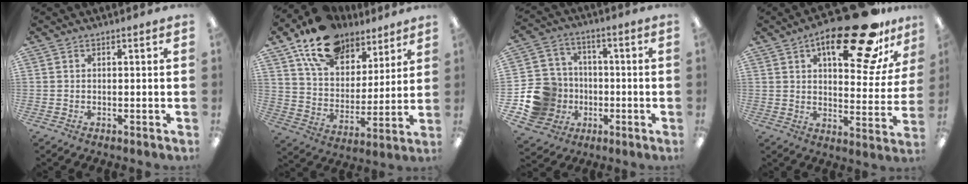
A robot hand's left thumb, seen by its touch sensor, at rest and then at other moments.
{"total": 17.8, "force": [11.9, 10.3, 8.2], "torque": [-0.146, -0.056, 0.217]}
{"total": 13.9, "force": [-4.0, 12.7, 4.1], "torque": [-0.088, 0.037, -0.060]}
{"total": 22.7, "force": [14.3, 8.7, 15.4], "torque": [-0.202, -0.086, 0.228]}